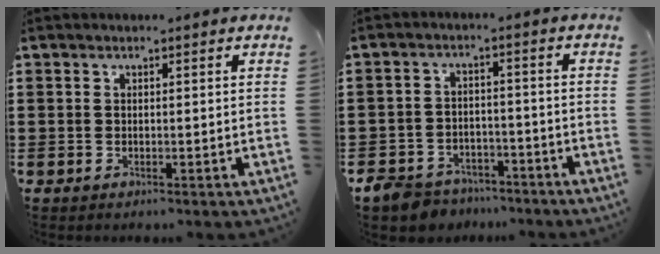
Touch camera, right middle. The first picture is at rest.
{"total": 5.0, "force": [-4.7, 1.6, 0.6], "torque": [-0.026, 0.008, -0.098]}